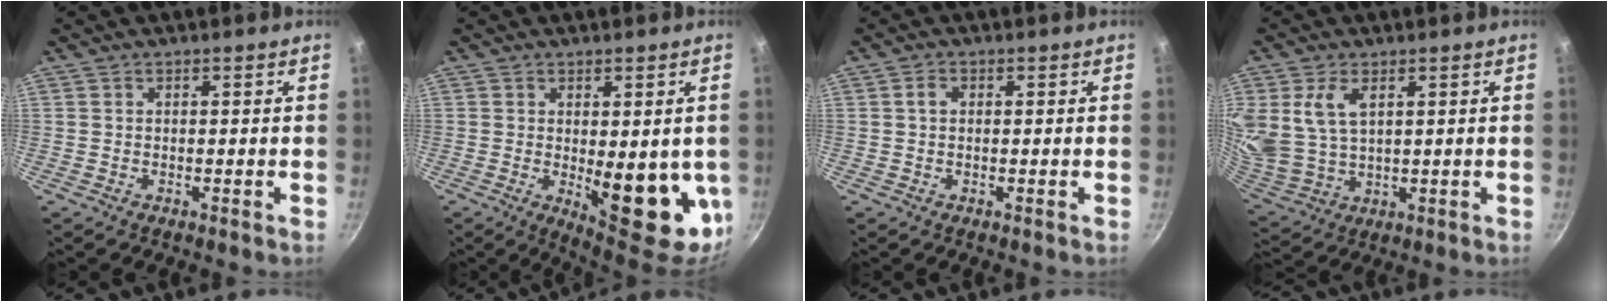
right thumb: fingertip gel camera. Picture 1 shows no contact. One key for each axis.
{"total": 15.4, "fx": -1.6, "fy": 6.4, "fz": 14.0, "tx": -0.151, "ty": -0.026, "tz": -0.005}
{"total": 1.6, "fx": 0.2, "fy": 1.2, "fz": 1.1, "tx": -0.017, "ty": 0.006, "tz": 0.003}
{"total": 10.6, "fx": 3.9, "fy": 6.5, "fz": 7.4, "tx": -0.141, "ty": -0.027, "tz": 0.088}